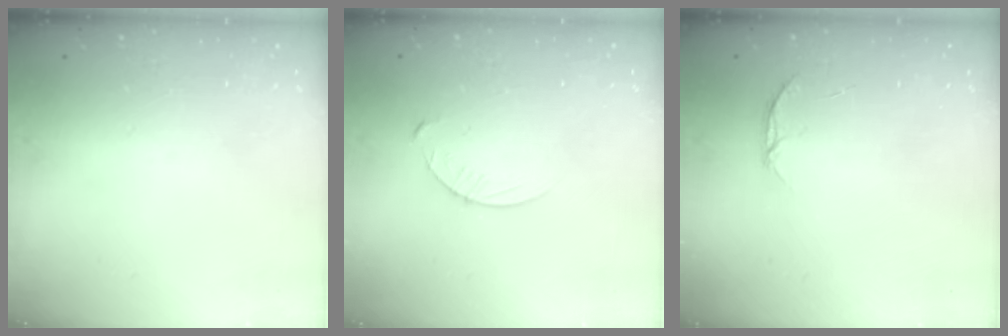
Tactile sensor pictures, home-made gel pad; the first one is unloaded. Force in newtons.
{"total": 4.6, "press": 4.6, "slide": 0.5}
{"total": 3.1, "press": 3.0, "slide": 0.4}